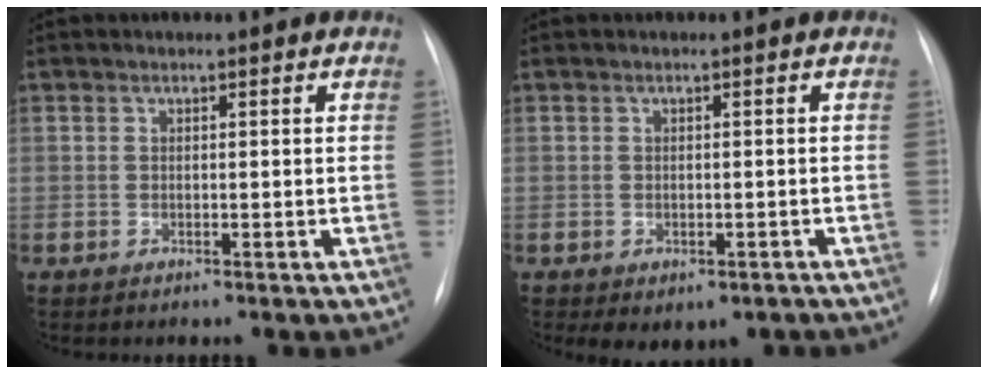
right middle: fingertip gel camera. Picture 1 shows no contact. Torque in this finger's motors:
{"motor_torque": [0.15, -0.13, 0.07, 0.06]}